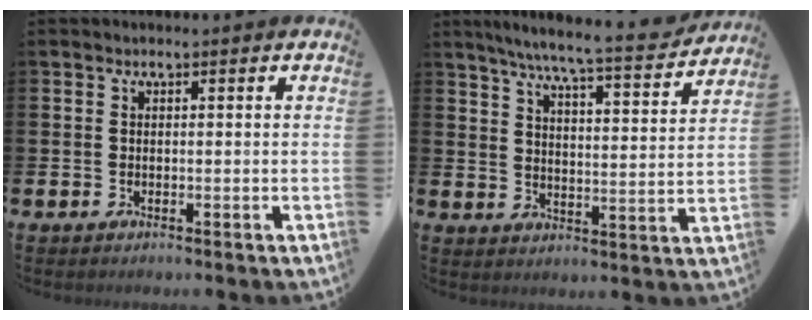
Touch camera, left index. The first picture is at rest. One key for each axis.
{"total": 7.7, "fx": 7.0, "fy": 0.1, "fz": 3.2, "tx": -0.077, "ty": -0.047, "tz": 0.119}